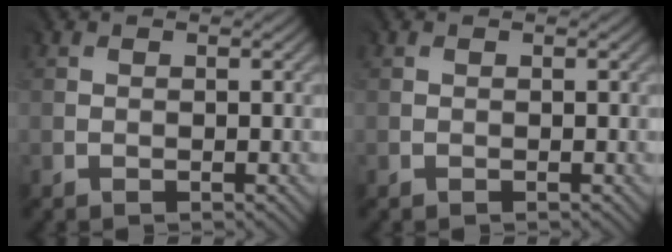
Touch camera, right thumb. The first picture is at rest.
{"total": 0.0}